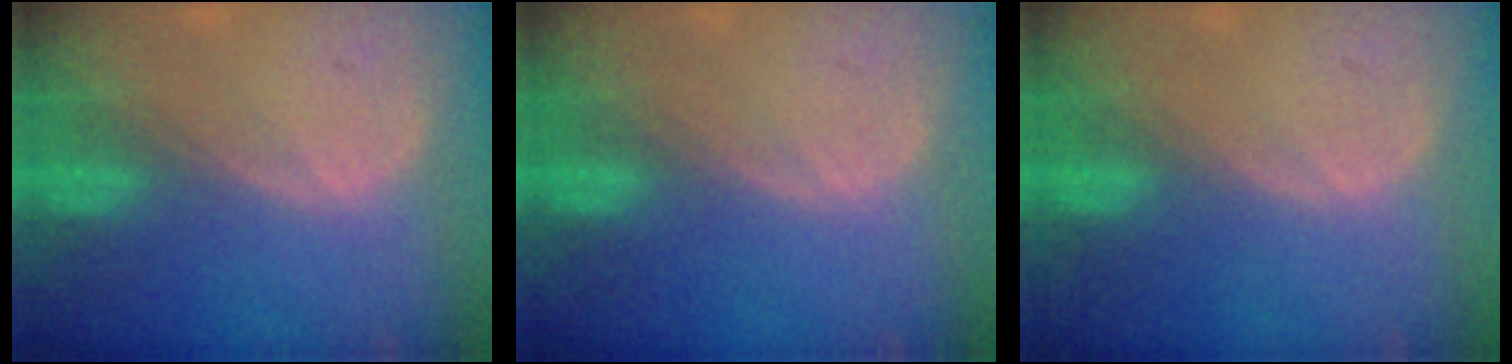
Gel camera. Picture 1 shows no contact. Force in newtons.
{"total": 0.0}
{"total": 0.0}